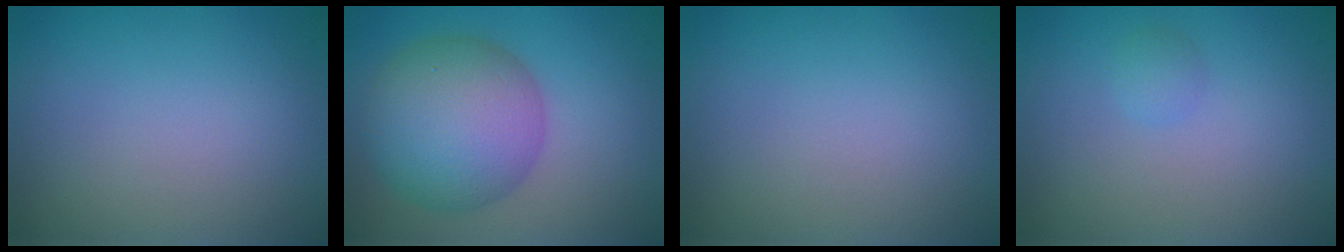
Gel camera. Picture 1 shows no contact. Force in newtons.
{"total": 9.5, "press": 9.5, "slide": 0.3}
{"total": 0.0}
{"total": 0.9, "press": 0.9, "slide": 0.0}